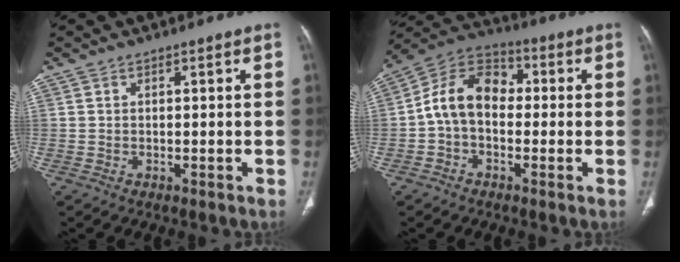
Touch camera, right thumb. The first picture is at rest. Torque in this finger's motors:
{"motor_torque": [0.24, 0.21, 0.79, -0.60, 0.26]}